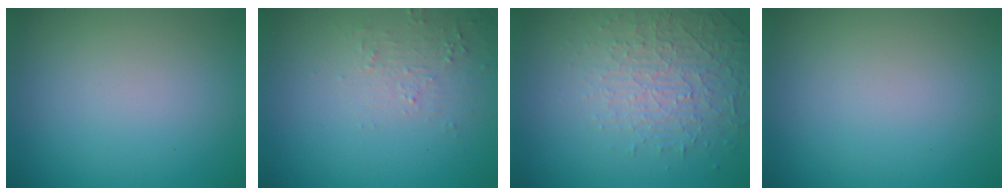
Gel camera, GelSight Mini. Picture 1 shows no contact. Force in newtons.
{"total": 2.1, "press": 2.0, "slide": 0.5}
{"total": 4.5, "press": 3.1, "slide": 3.2}
{"total": 0.0}